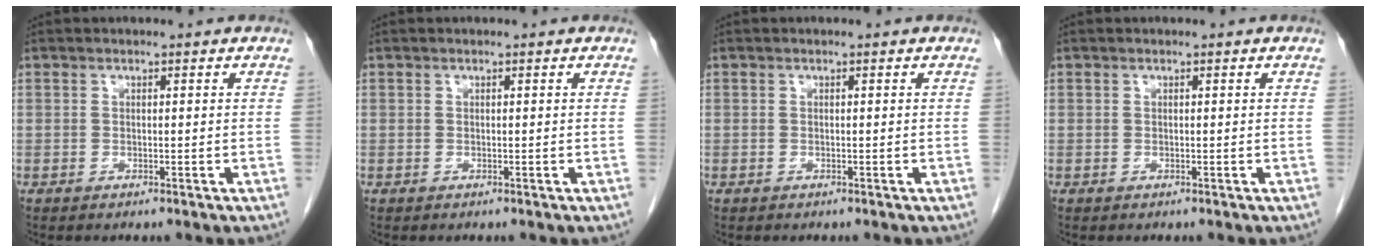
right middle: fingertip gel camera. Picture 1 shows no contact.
{"total": 0.0}
{"total": 0.0}
{"total": 0.0}